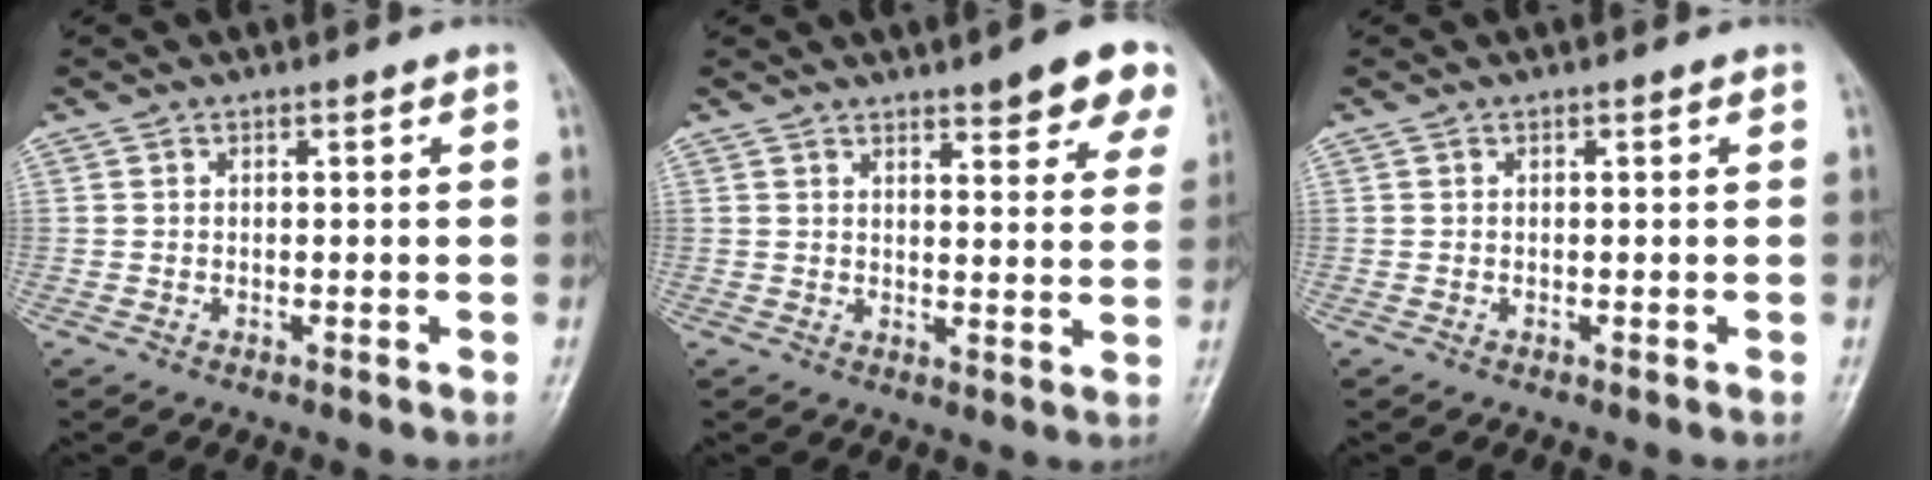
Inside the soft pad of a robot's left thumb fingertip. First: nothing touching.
{"total": 10.0, "force": [6.9, 2.7, 6.8], "torque": [-0.053, -0.031, 0.076]}
{"total": 0.0}